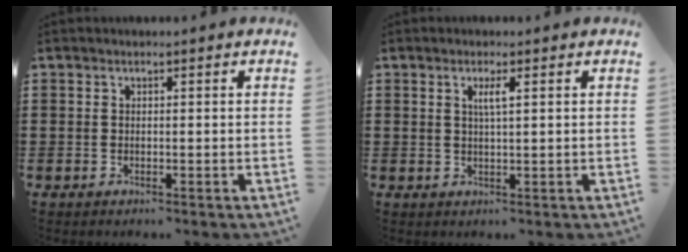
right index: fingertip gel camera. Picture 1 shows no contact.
{"total": 2.2, "force": [0.7, 0.2, 2.1], "torque": [-0.042, 0.001, 0.010]}